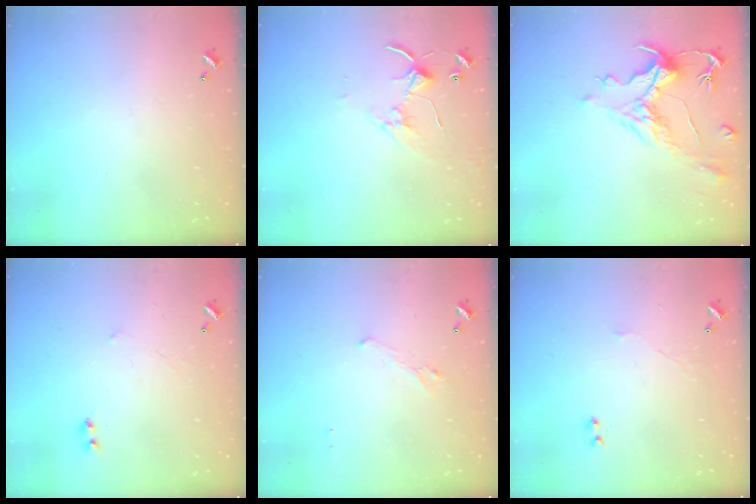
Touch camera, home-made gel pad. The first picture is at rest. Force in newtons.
{"total": 5.5, "press": 5.5, "slide": 0.3}
{"total": 1.4, "press": 0.2, "slide": 1.4}
{"total": 2.3, "press": 2.3, "slide": 0.3}
{"total": 0.8, "press": 0.4, "slide": 0.7}
{"total": 2.4, "press": 2.3, "slide": 0.6}